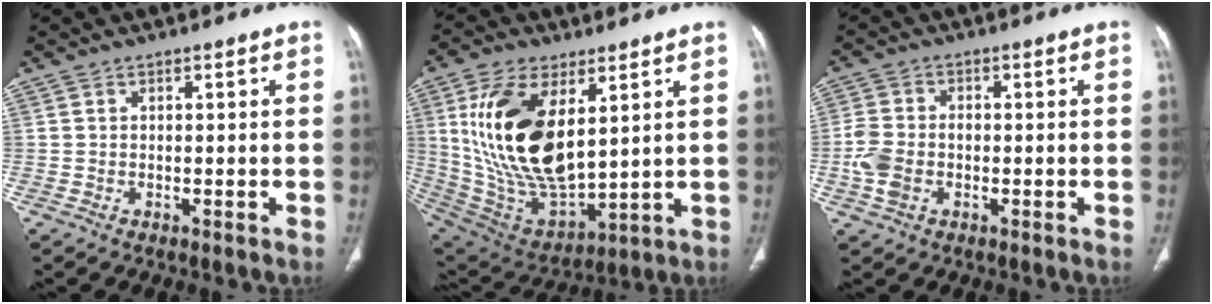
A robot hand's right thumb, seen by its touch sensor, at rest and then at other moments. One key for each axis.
{"total": 22.3, "fx": 6.3, "fy": 11.3, "fz": 18.1, "tx": -0.337, "ty": -0.031, "tz": 0.132}
{"total": 6.0, "fx": -1.4, "fy": 4.3, "fz": 4.0, "tx": -0.095, "ty": 0.012, "tz": -0.030}